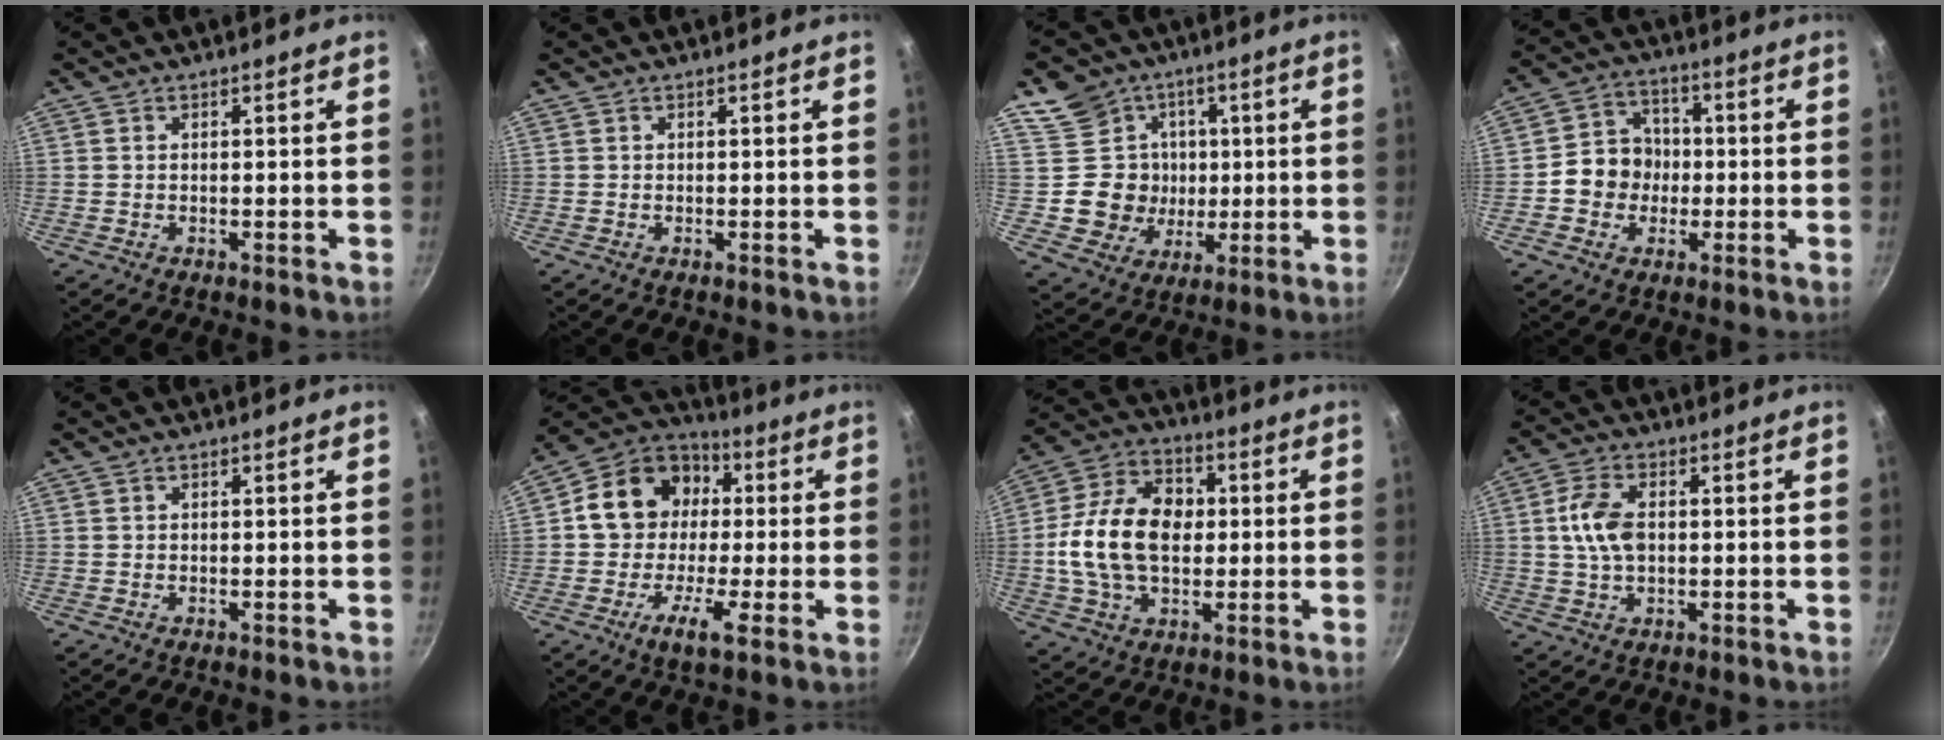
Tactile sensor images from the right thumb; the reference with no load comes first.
{"total": 0.0}
{"total": 12.8, "force": [2.1, 12.1, 3.7], "torque": [-0.030, -0.004, 0.038]}
{"total": 9.2, "force": [-1.1, 8.2, 4.0], "torque": [-0.028, 0.022, -0.035]}
{"total": 0.0}
{"total": 15.7, "force": [0.4, 12.0, 10.2], "torque": [-0.138, 0.037, -0.016]}
{"total": 18.1, "force": [0.4, 12.4, 13.2], "torque": [-0.209, 0.023, -0.005]}
{"total": 7.7, "force": [0.6, 4.7, 6.1], "torque": [-0.115, 0.009, 0.008]}